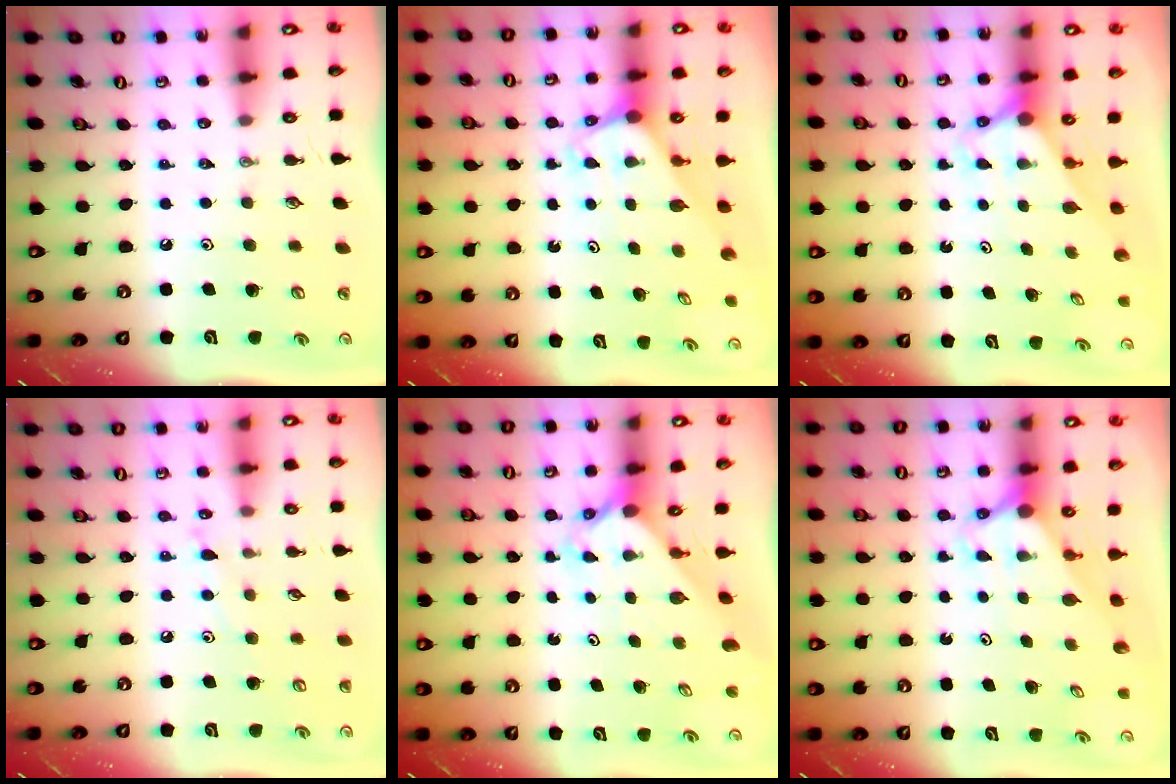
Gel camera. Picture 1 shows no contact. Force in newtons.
{"total": 2.1, "press": 2.1, "slide": 0.1}
{"total": 2.8, "press": 2.8, "slide": 0.0}
{"total": 8.6, "press": 8.6, "slide": 0.6}
{"total": 2.4, "press": 2.4, "slide": 0.3}
{"total": 2.7, "press": 2.7, "slide": 0.0}